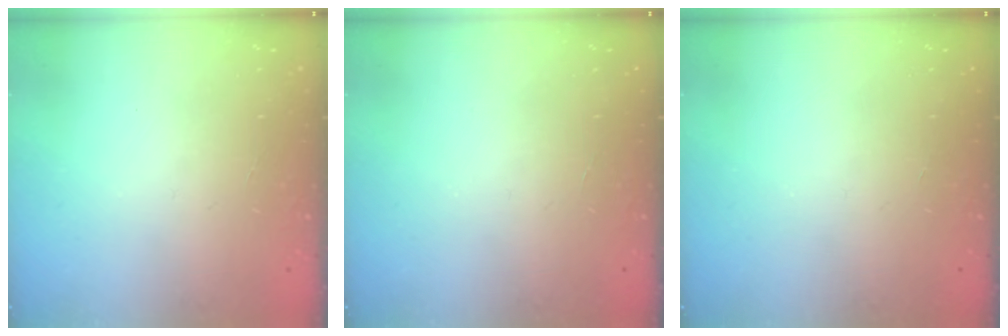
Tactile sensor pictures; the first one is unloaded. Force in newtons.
{"total": 0.0}
{"total": 0.0}